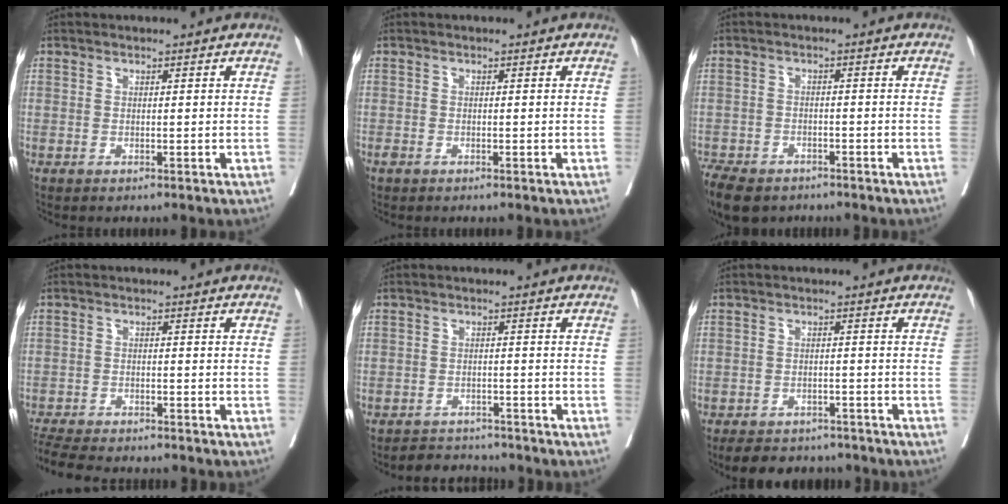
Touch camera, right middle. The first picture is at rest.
{"total": 0.5, "force": [-0.4, 0.3, 0.2], "torque": [-0.008, -0.001, -0.010]}
{"total": 9.8, "force": [-7.4, 4.8, 4.3], "torque": [-0.089, -0.012, -0.113]}
{"total": 10.4, "force": [-9.4, 1.7, 4.1], "torque": [-0.074, -0.016, -0.145]}
{"total": 4.0, "force": [-3.8, 1.3, -0.5], "torque": [0.006, -0.002, -0.060]}
{"total": 8.5, "force": [-7.4, 3.7, 2.0], "torque": [-0.028, -0.002, -0.095]}